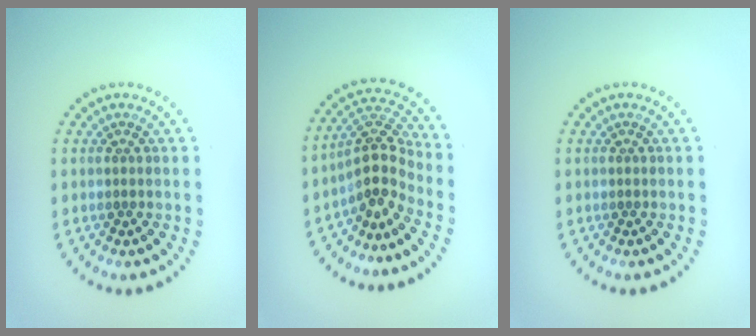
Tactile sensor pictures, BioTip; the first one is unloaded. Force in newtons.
{"total": 3.7, "press": 2.9, "slide": 2.4}
{"total": 0.0}